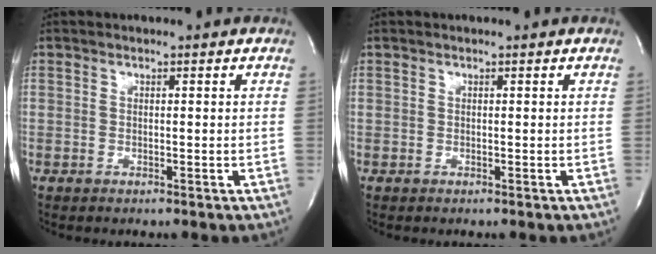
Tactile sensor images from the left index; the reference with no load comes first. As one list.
[{"total": 0.0}]